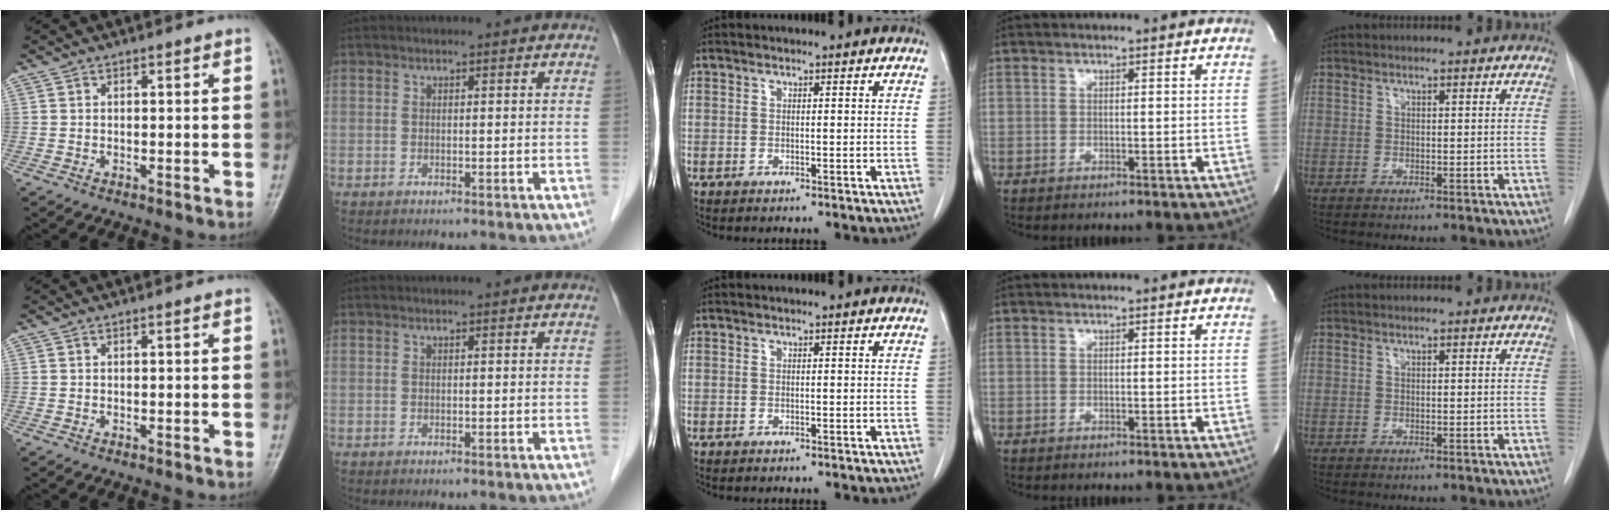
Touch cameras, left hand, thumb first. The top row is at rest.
{}